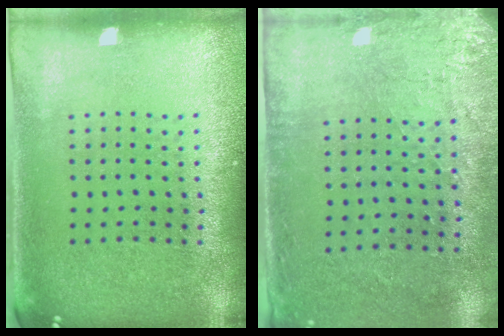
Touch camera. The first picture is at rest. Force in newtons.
{"total": 2.9, "press": 2.3, "slide": 1.6}